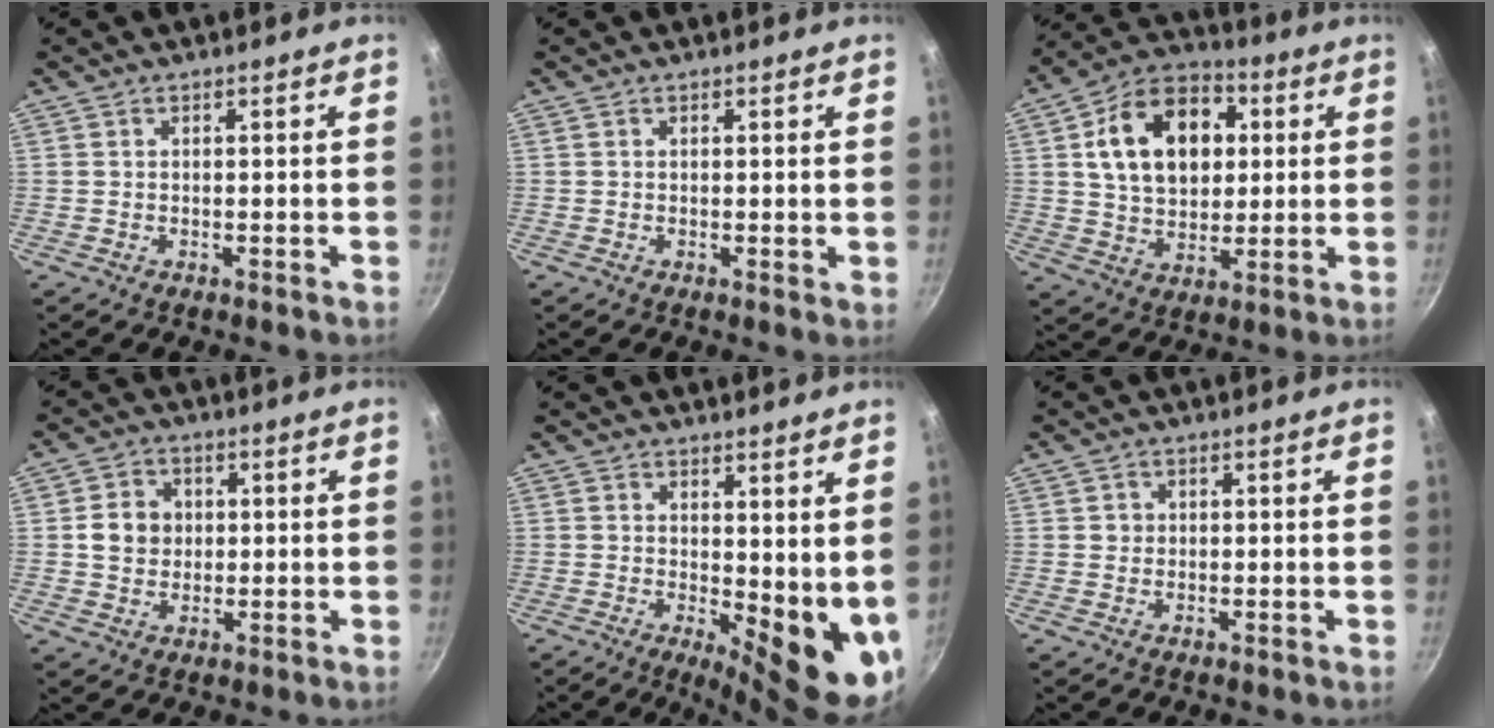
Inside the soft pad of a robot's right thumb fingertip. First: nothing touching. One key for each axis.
{"total": 0.7, "fx": 0.4, "fy": 0.2, "fz": 0.5, "tx": -0.007, "ty": -0.002, "tz": 0.004}
{"total": 18.1, "fx": 3.9, "fy": 12.6, "fz": 12.4, "tx": -0.171, "ty": 0.014, "tz": 0.057}
{"total": 6.2, "fx": 0.6, "fy": 5.5, "fz": 2.9, "tx": -0.024, "ty": 0.007, "tz": 0.003}
{"total": 10.8, "fx": 1.7, "fy": 4.4, "fz": 9.7, "tx": -0.102, "ty": -0.022, "tz": 0.034}
{"total": 1.2, "fx": 0.1, "fy": 1.2, "fz": 0.2, "tx": 0.003, "ty": 0.002, "tz": 0.000}